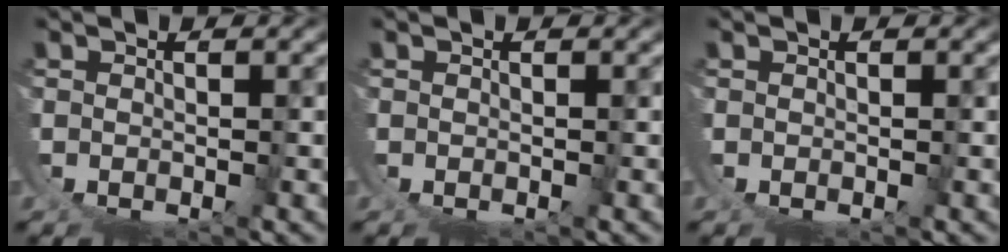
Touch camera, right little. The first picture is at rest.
{"total": 0.0}
{"total": 0.0}